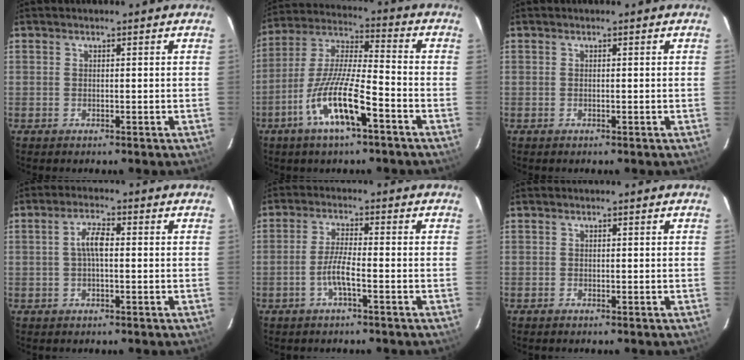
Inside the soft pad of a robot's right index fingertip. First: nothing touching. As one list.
[{"total": 13.5, "force": [-6.8, 2.4, 11.4], "torque": [-0.233, -0.010, -0.132]}, {"total": 0.0}, {"total": 3.7, "force": [0.0, 1.2, 3.5], "torque": [-0.070, 0.010, 0.000]}, {"total": 4.1, "force": [-2.0, 0.1, 3.6], "torque": [-0.078, 0.001, -0.040]}, {"total": 0.0}]